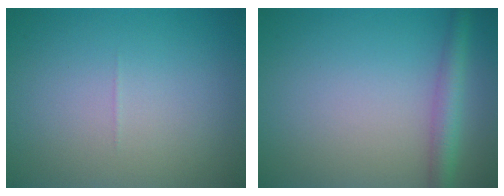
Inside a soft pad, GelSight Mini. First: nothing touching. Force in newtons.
{"total": 2.9, "press": 2.9, "slide": 0.1}